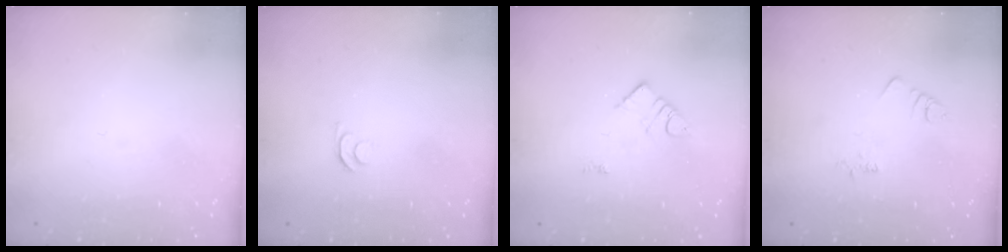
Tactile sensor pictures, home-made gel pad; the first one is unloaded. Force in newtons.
{"total": 4.3, "press": 4.3, "slide": 0.7}
{"total": 3.6, "press": 3.6, "slide": 0.4}
{"total": 1.9, "press": 1.9, "slide": 0.3}